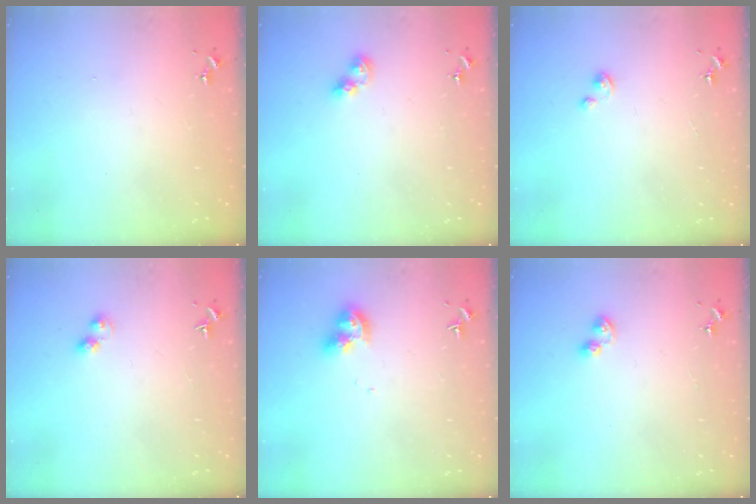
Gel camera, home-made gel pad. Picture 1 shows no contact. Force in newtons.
{"total": 5.9, "press": 5.9, "slide": 0.2}
{"total": 1.5, "press": 1.5, "slide": 0.2}
{"total": 5.0, "press": 4.9, "slide": 0.5}
{"total": 9.6, "press": 9.6, "slide": 1.1}
{"total": 4.8, "press": 4.8, "slide": 0.6}